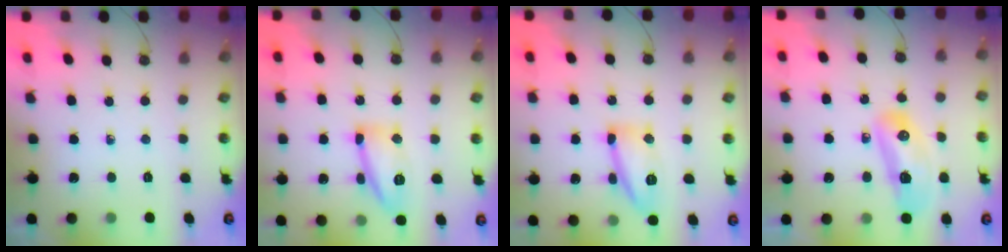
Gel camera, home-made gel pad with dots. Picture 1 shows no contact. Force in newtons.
{"total": 14.5, "press": 14.4, "slide": 1.1}
{"total": 14.5, "press": 14.4, "slide": 1.1}
{"total": 17.9, "press": 14.0, "slide": 11.1}